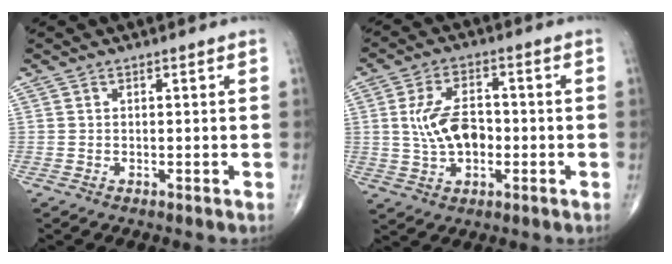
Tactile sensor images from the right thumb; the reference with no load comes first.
{"total": 9.6, "force": [-0.4, 5.8, 7.7], "torque": [-0.132, 0.014, -0.006]}